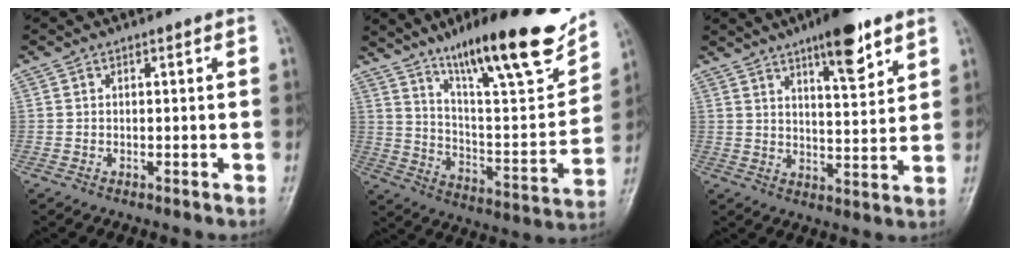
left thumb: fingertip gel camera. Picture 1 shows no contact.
{"total": 24.8, "force": [16.3, 5.3, 17.9], "torque": [-0.246, -0.063, 0.265]}
{"total": 10.9, "force": [6.9, 3.0, 8.0], "torque": [-0.101, -0.038, 0.104]}